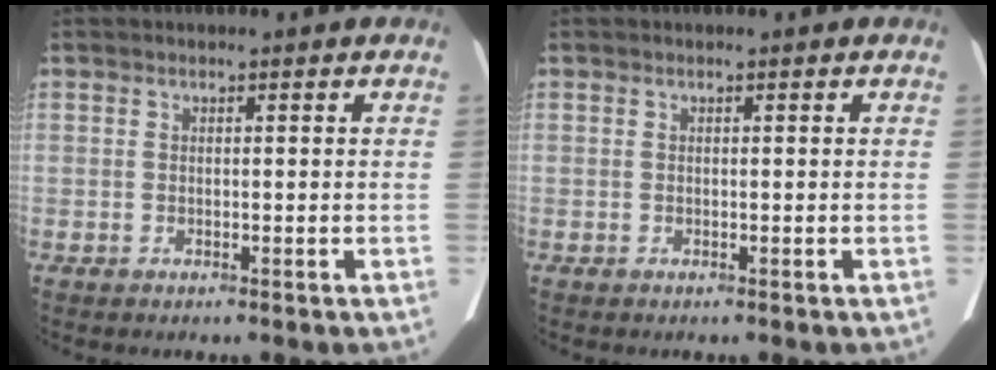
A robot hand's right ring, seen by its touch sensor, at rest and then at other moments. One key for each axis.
{"total": 0.0}